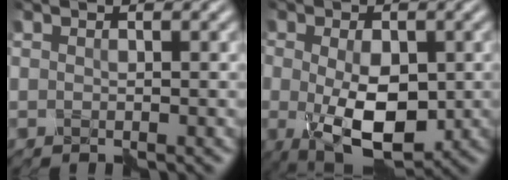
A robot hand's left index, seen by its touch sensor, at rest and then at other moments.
{"total": 7.2, "force": [-1.6, 3.8, 6.0], "torque": [-0.108, -0.014, -0.020]}